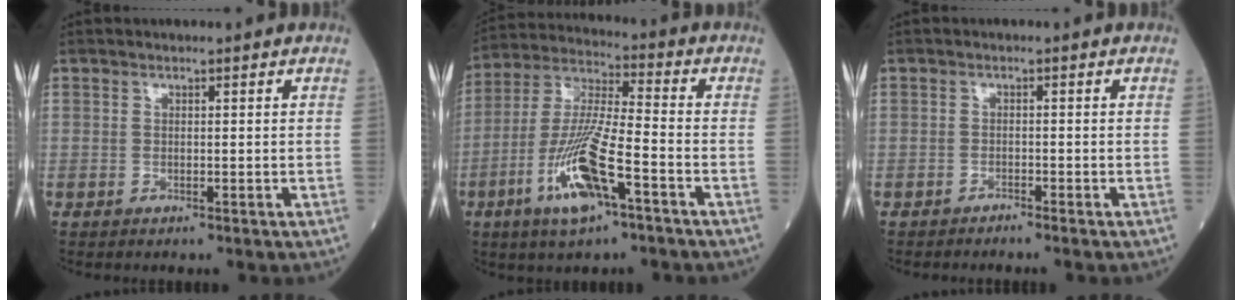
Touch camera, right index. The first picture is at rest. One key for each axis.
{"total": 13.7, "fx": -6.0, "fy": 2.2, "fz": 12.1, "tx": -0.252, "ty": -0.009, "tz": -0.113}
{"total": 1.2, "fx": -1.1, "fy": -0.2, "fz": 0.3, "tx": -0.007, "ty": 0.001, "tz": -0.019}